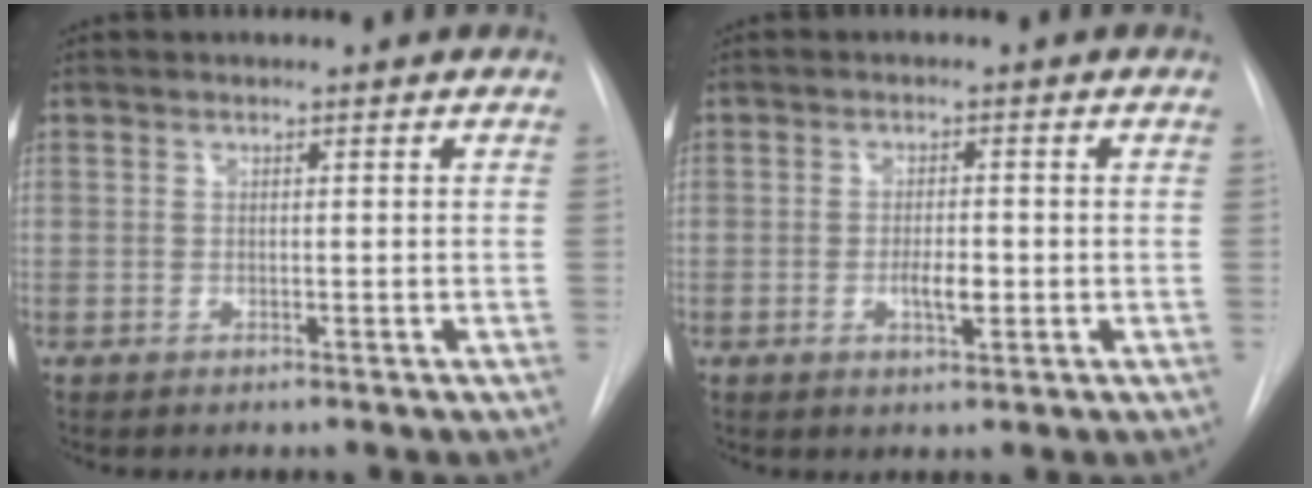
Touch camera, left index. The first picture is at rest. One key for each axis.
{"total": 3.0, "fx": -0.7, "fy": 1.0, "fz": 2.8, "tx": -0.049, "ty": 0.001, "tz": -0.009}